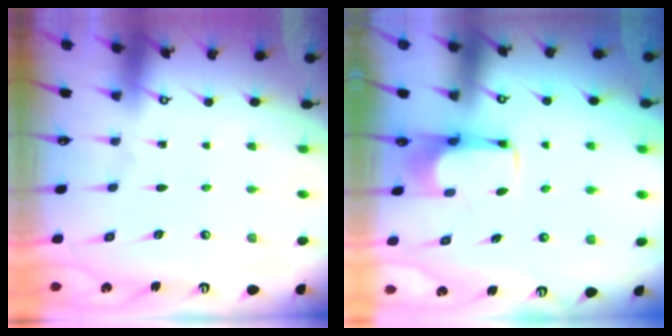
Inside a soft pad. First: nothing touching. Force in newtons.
{"total": 2.0, "press": 2.0, "slide": 0.4}